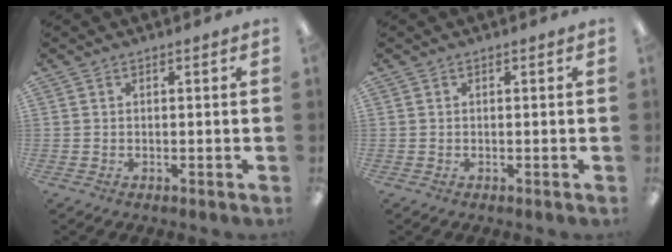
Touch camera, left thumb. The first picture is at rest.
{"total": 0.0}